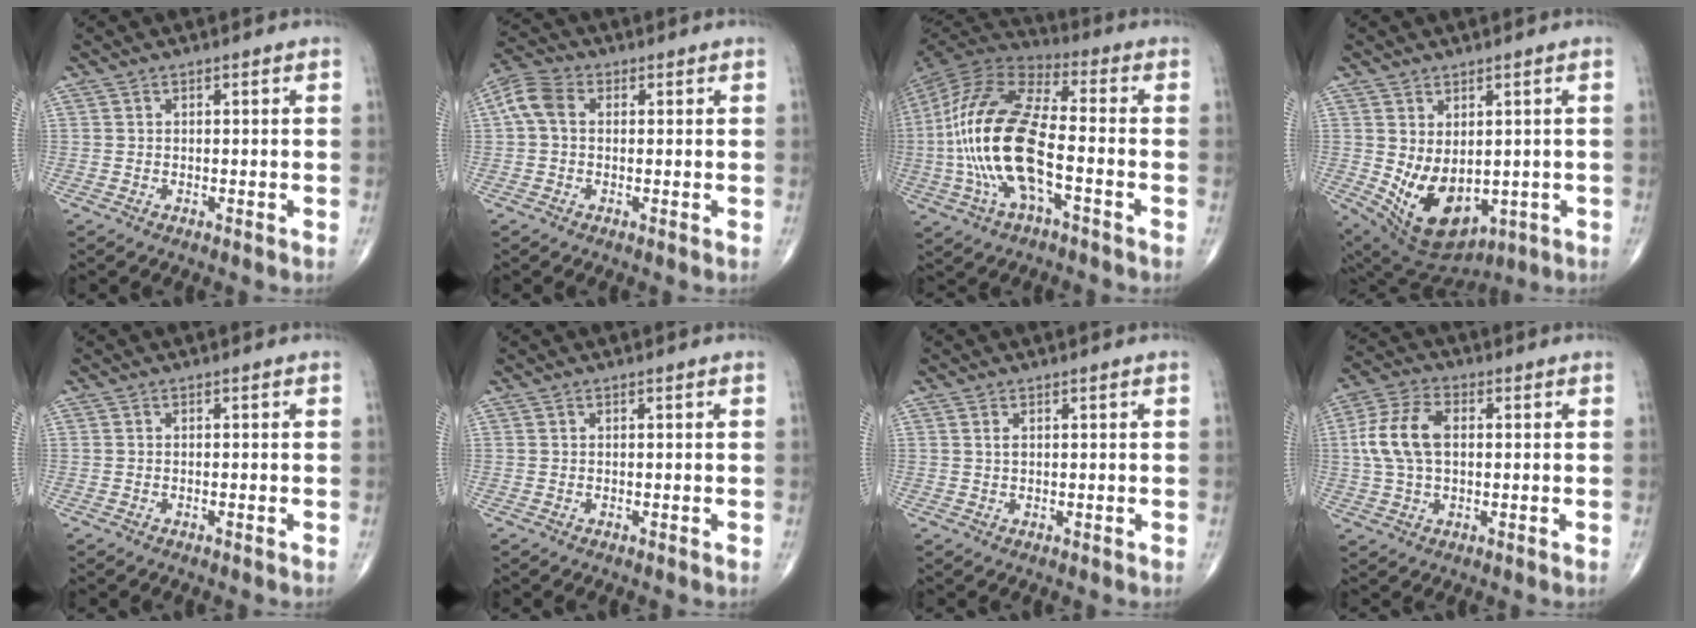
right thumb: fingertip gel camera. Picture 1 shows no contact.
{"total": 6.2, "force": [0.7, 4.4, 4.2], "torque": [-0.092, 0.022, 0.007]}
{"total": 21.2, "force": [-3.8, 8.4, 19.1], "torque": [-0.410, 0.027, -0.072]}
{"total": 12.7, "force": [-1.2, 8.2, 9.7], "torque": [-0.146, -0.013, 0.016]}
{"total": 0.0}
{"total": 0.0}
{"total": 1.1, "force": [0.4, 0.6, 0.8], "torque": [-0.017, 0.002, 0.011]}
{"total": 10.4, "force": [1.0, 6.2, 8.3], "torque": [-0.176, 0.019, 0.017]}